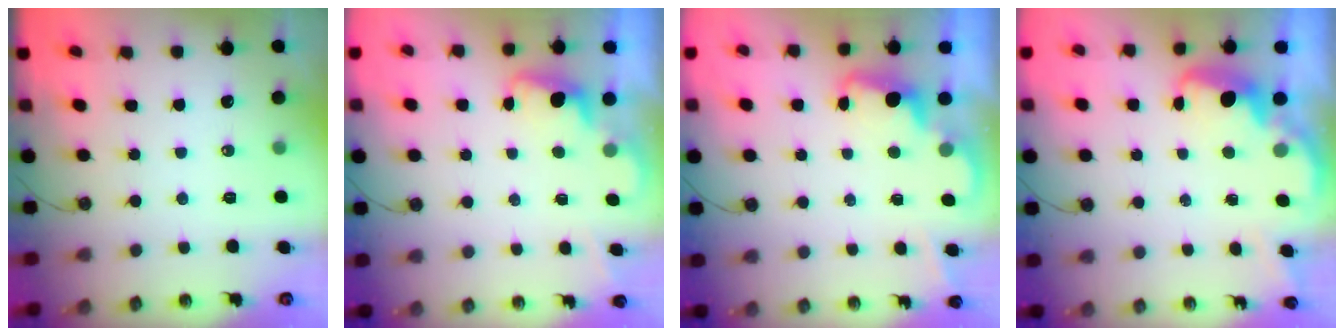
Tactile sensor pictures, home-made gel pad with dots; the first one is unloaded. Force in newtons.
{"total": 2.0, "press": 1.8, "slide": 0.9}
{"total": 2.5, "press": 2.4, "slide": 0.5}
{"total": 2.7, "press": 2.6, "slide": 0.5}